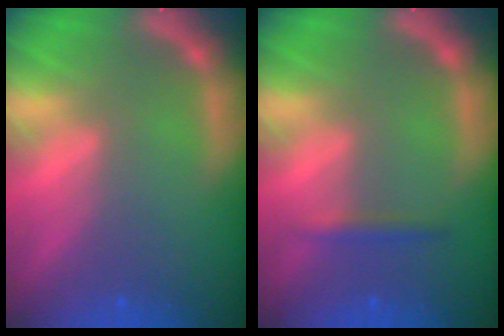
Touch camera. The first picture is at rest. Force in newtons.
{"total": 1.4}